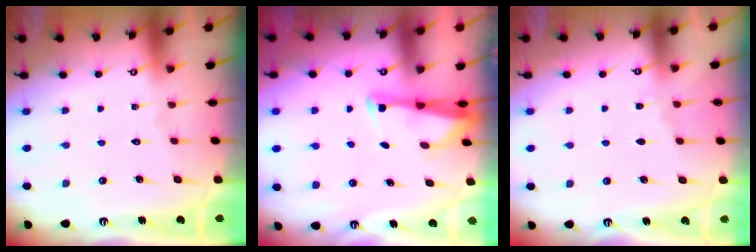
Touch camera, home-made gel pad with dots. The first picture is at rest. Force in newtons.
{"total": 2.8, "press": 2.8, "slide": 0.6}
{"total": 2.7, "press": 2.7, "slide": 0.4}